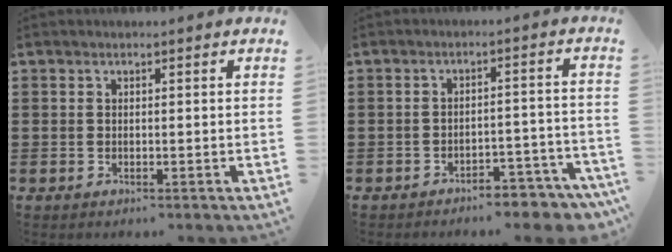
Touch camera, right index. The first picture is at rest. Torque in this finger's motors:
{"motor_torque": [1.11, -1.03, 0.29, 0.02]}